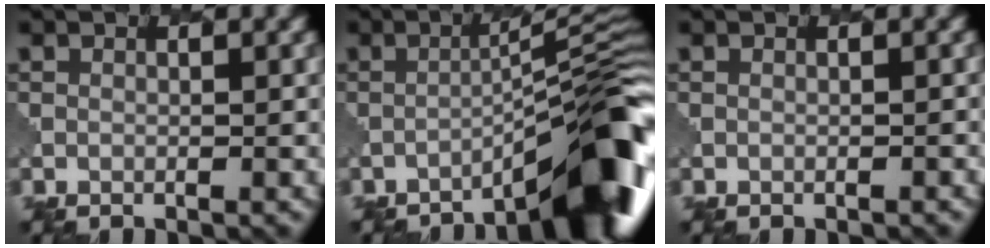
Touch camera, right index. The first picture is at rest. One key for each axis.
{"total": 10.5, "fx": -6.7, "fy": 1.6, "fz": 7.9, "tx": -0.094, "ty": 0.026, "tz": -0.103}
{"total": 0.5, "fx": -0.5, "fy": 0.1, "fz": 0.2, "tx": 0.001, "ty": -0.001, "tz": -0.006}